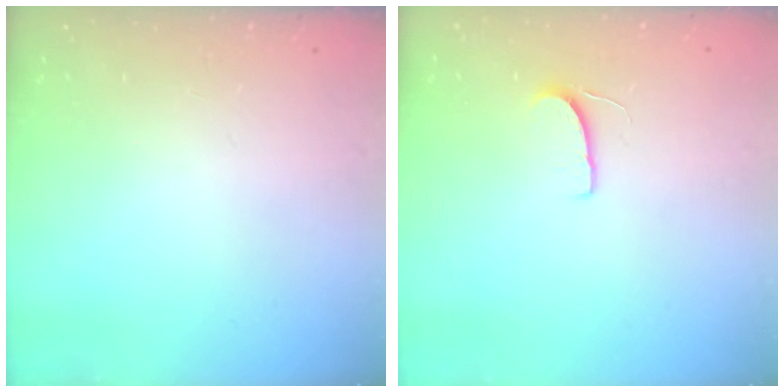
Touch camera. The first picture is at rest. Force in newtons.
{"total": 6.4, "press": 6.4, "slide": 0.5}